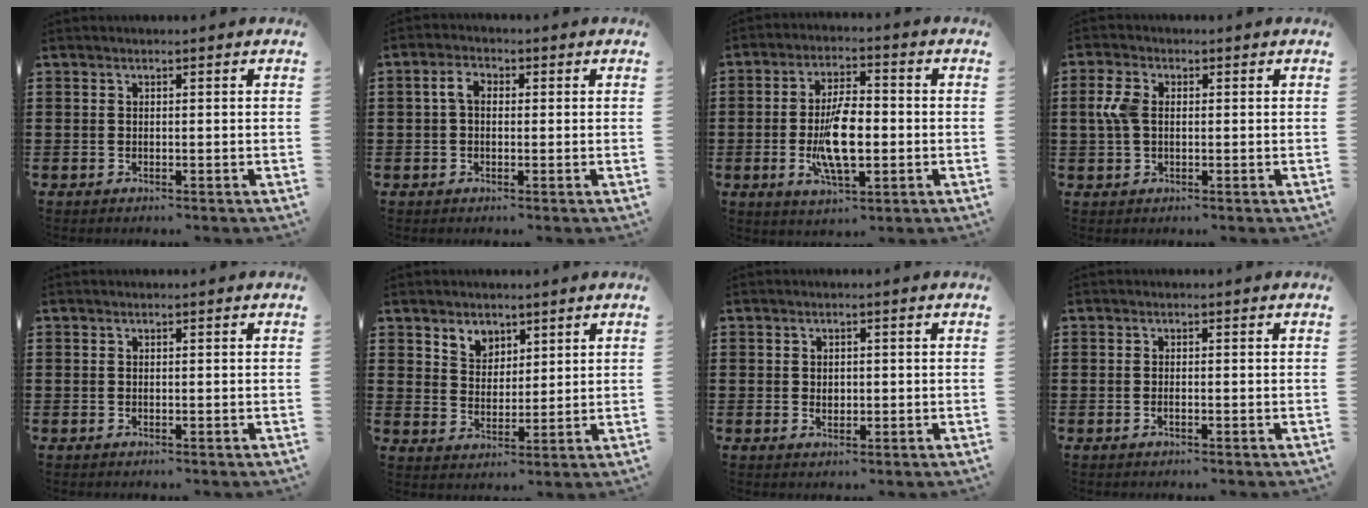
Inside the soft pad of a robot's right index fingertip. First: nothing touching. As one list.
[{"total": 3.2, "force": [0.3, 1.9, 2.5], "torque": [-0.059, 0.007, 0.000]}, {"total": 10.3, "force": [-1.7, 4.2, 9.3], "torque": [-0.197, -0.008, -0.034]}, {"total": 4.4, "force": [0.5, 2.7, 3.5], "torque": [-0.096, 0.003, 0.000]}, {"total": 0.0}, {"total": 4.2, "force": [3.1, 2.8, 0.3], "torque": [-0.022, 0.005, 0.058]}, {"total": 1.3, "force": [0.1, 1.0, 0.8], "torque": [-0.018, 0.007, 0.000]}, {"total": 0.6, "force": [-0.3, 0.1, 0.5], "torque": [-0.011, -0.004, -0.005]}]